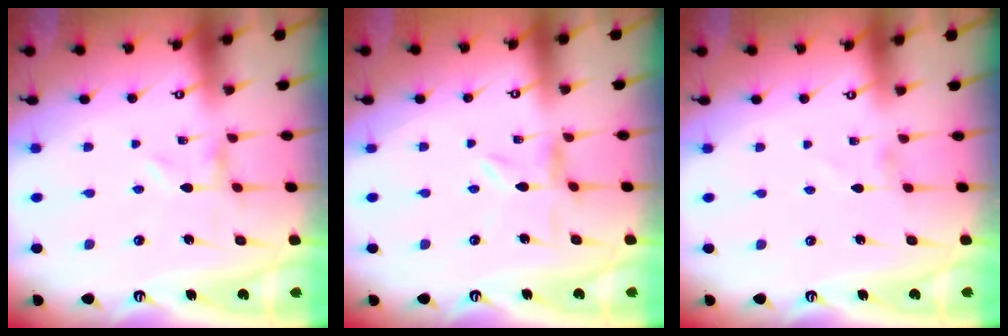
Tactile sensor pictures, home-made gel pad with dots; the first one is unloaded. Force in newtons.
{"total": 2.5, "press": 2.5, "slide": 0.3}
{"total": 1.4, "press": 1.4, "slide": 0.0}